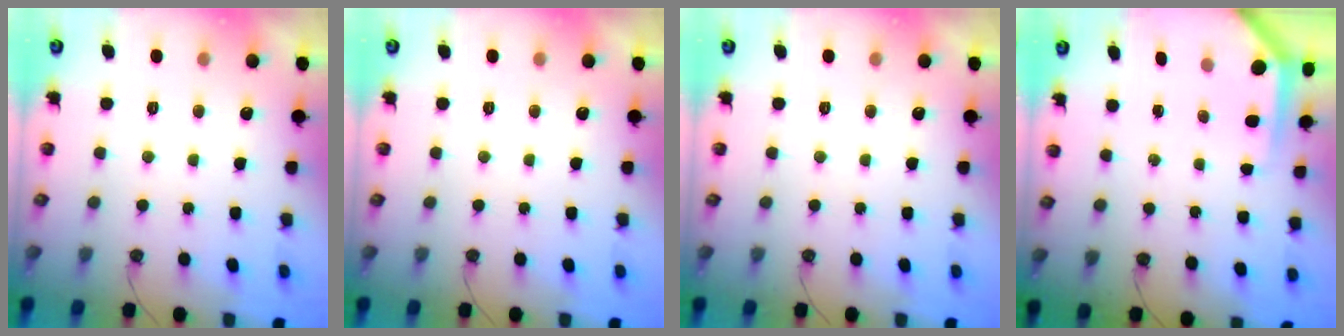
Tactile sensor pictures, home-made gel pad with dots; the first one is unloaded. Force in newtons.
{"total": 0.0}
{"total": 0.0}
{"total": 3.8, "press": 3.8, "slide": 0.3}